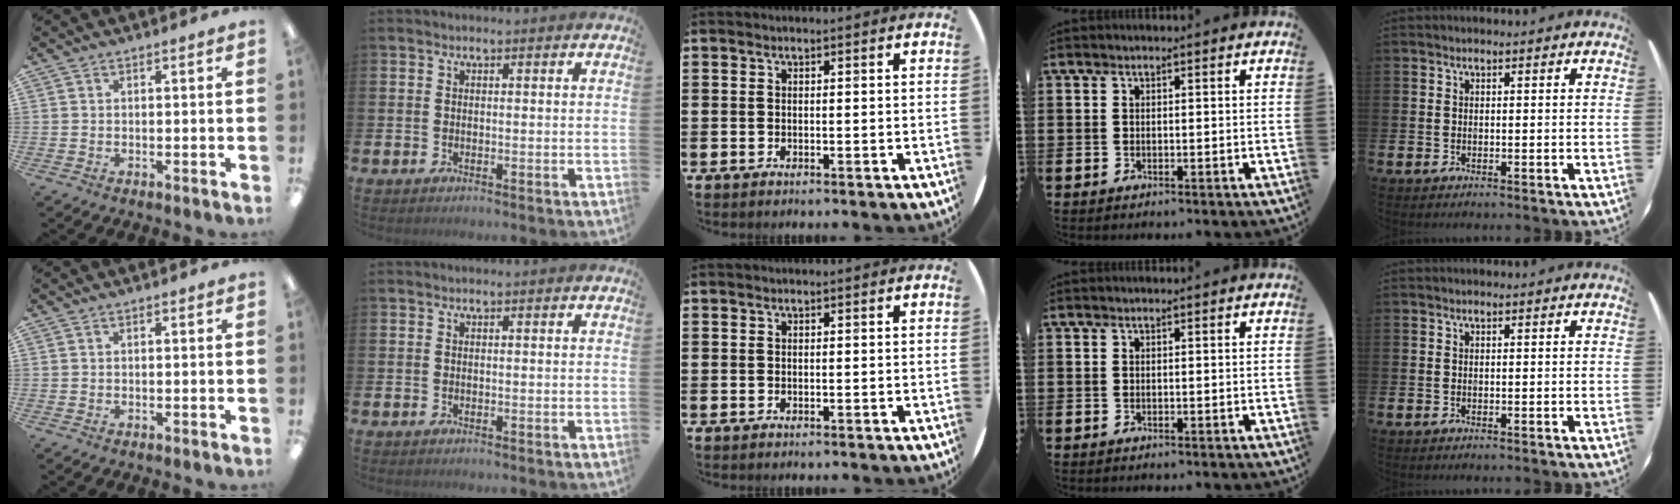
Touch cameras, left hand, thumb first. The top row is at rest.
{}